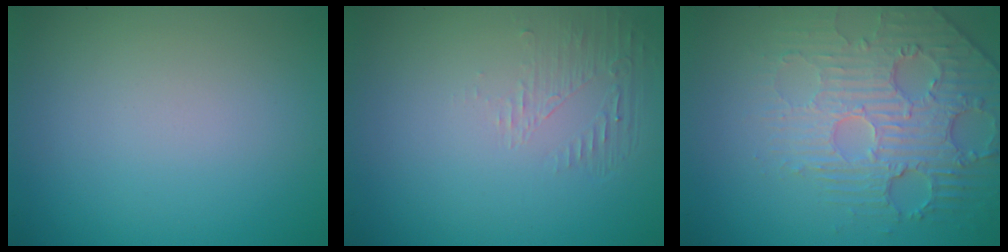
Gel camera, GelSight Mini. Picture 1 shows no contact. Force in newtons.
{"total": 1.3, "press": 0.0, "slide": 1.3}
{"total": 4.5, "press": 4.1, "slide": 1.7}